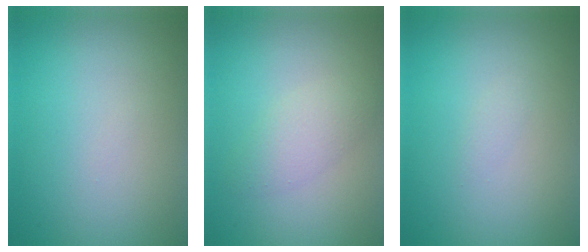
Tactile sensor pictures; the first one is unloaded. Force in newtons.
{"total": 2.2, "press": 2.2, "slide": 0.0}
{"total": 0.6, "press": 0.6, "slide": 0.0}